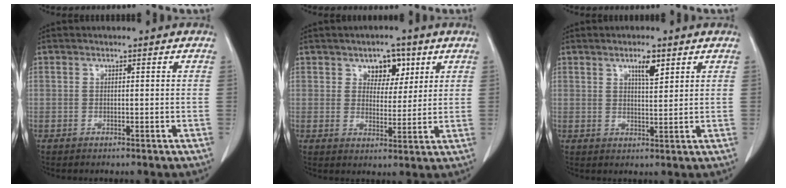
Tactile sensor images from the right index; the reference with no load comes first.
{"total": 5.4, "force": [2.8, 3.4, 3.1], "torque": [-0.037, 0.007, 0.044]}
{"total": 3.9, "force": [2.3, 1.4, 2.9], "torque": [-0.048, -0.002, 0.038]}